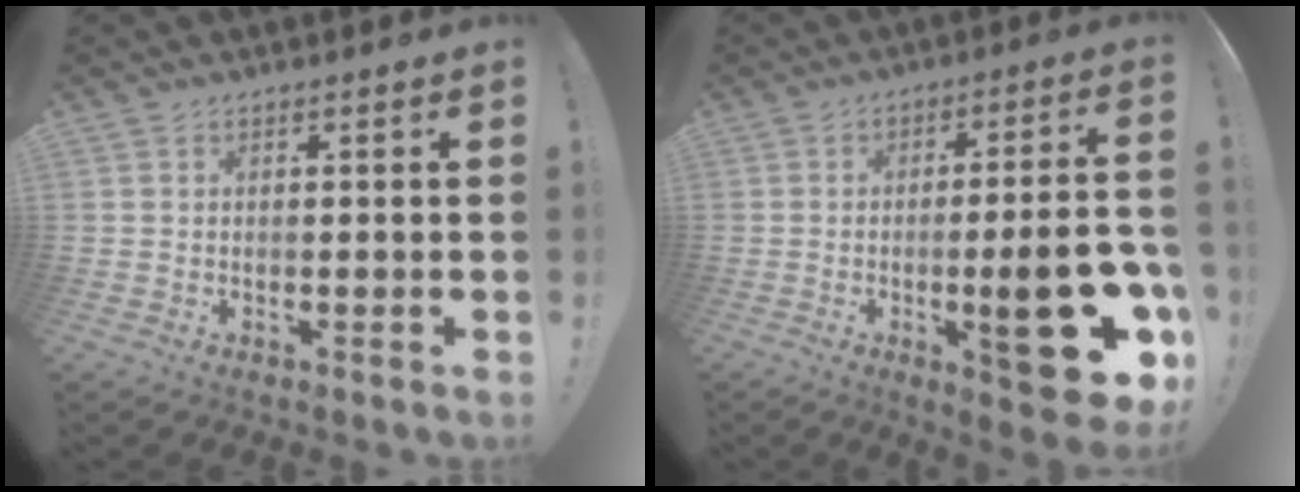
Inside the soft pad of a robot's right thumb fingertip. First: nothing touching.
{"total": 21.1, "force": [-6.4, 5.5, 19.3], "torque": [-0.254, 0.017, -0.086]}